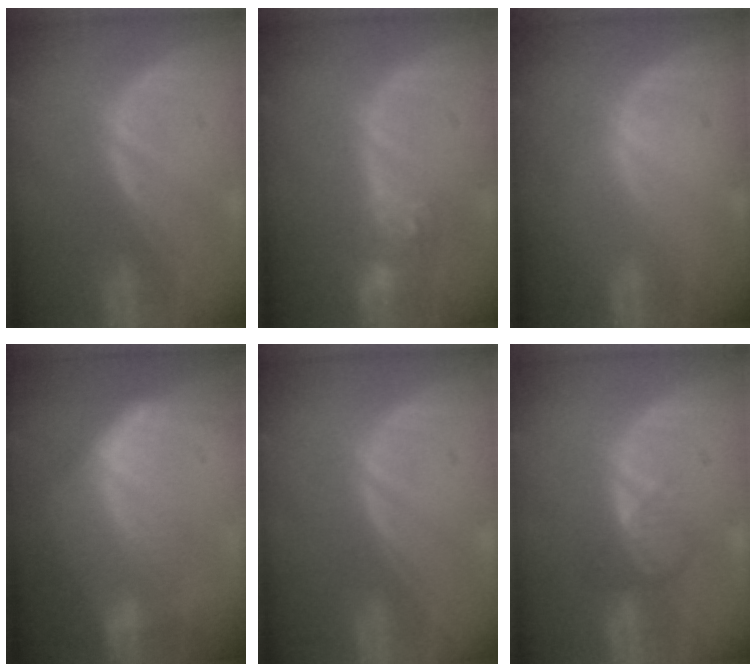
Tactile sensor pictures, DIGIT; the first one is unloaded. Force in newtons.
{"total": 4.6, "press": 4.2, "slide": 1.9}
{"total": 0.0}
{"total": 6.8, "press": 6.1, "slide": 3.1}
{"total": 0.0}
{"total": 2.7, "press": 2.7, "slide": 0.3}